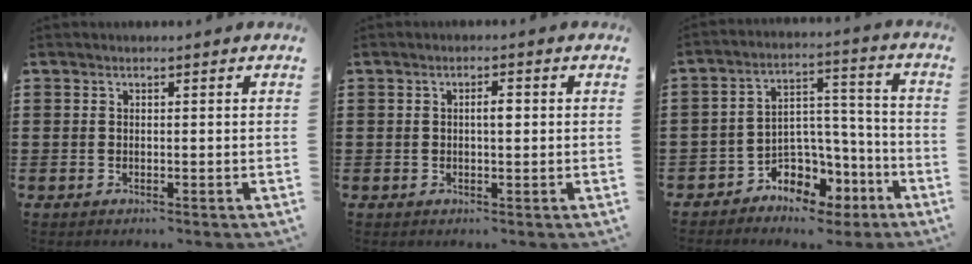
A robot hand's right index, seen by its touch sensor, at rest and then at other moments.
{"total": 2.1, "force": [0.2, 0.6, 2.0], "torque": [-0.038, 0.003, 0.001]}
{"total": 5.9, "force": [-3.1, 4.9, 1.5], "torque": [-0.040, 0.005, -0.052]}